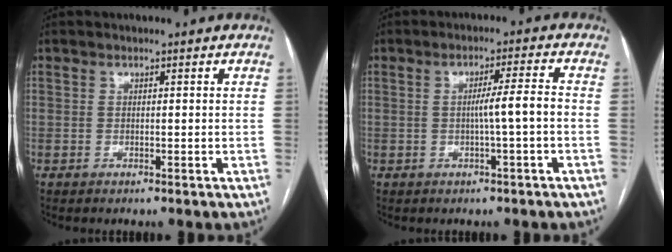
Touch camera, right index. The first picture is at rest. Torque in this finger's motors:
{"motor_torque": [0.77, 0.10, 0.56, 0.12]}